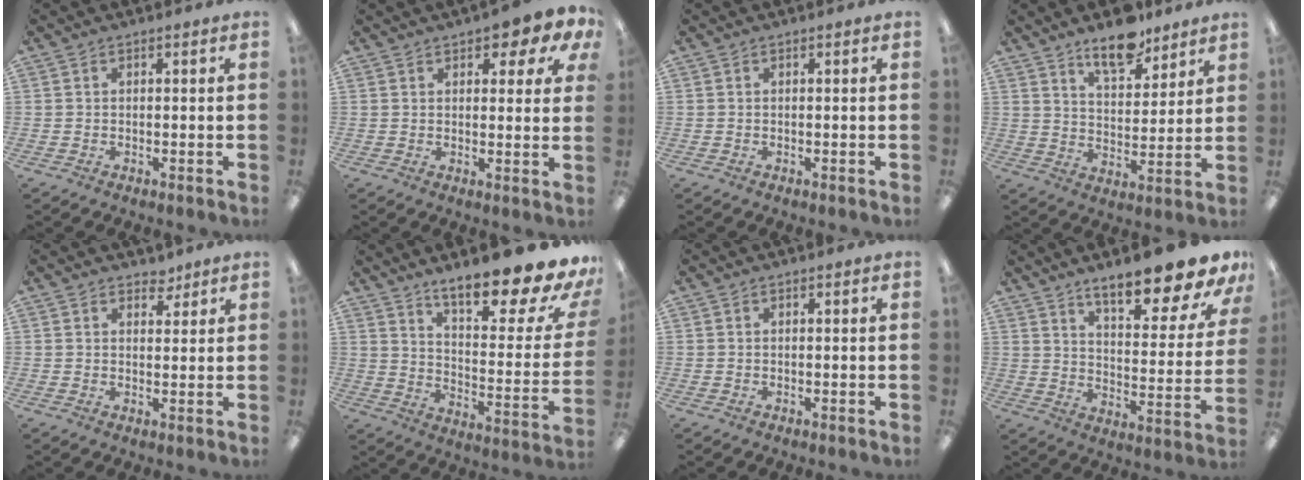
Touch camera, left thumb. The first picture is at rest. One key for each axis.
{"total": 5.8, "fx": 3.9, "fy": 2.3, "fz": 3.6, "tx": -0.047, "ty": -0.016, "tz": 0.065}
{"total": 0.0}
{"total": 11.4, "fx": 8.9, "fy": 4.4, "fz": 5.5, "tx": -0.065, "ty": -0.056, "tz": 0.153}
{"total": 3.2, "fx": 2.7, "fy": 1.5, "fz": 0.6, "tx": 0.008, "ty": -0.017, "tz": 0.046}
{"total": 20.6, "fx": 16.4, "fy": 4.9, "fz": 11.5, "tx": -0.151, "ty": -0.132, "tz": 0.267}
{"total": 0.0}
{"total": 17.5, "fx": 13.9, "fy": 4.2, "fz": 9.8, "tx": -0.138, "ty": -0.101, "tz": 0.228}